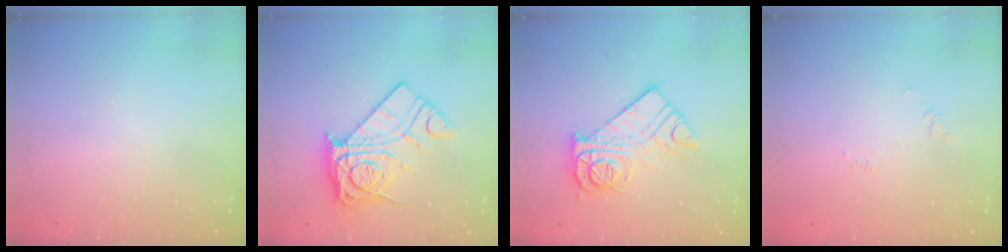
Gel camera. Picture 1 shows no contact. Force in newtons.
{"total": 16.3, "press": 16.3, "slide": 1.6}
{"total": 13.7, "press": 13.6, "slide": 1.3}
{"total": 1.7, "press": 1.6, "slide": 0.3}